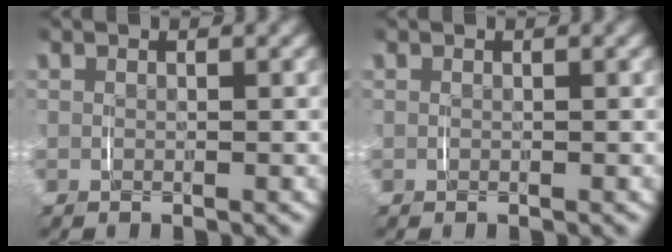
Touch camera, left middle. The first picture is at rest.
{"total": 0.0}